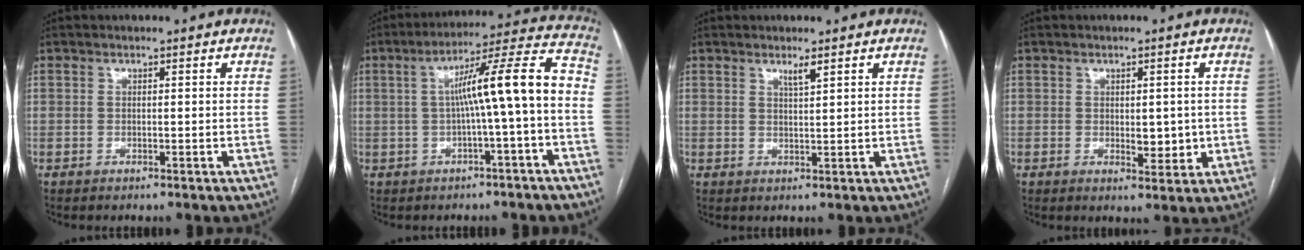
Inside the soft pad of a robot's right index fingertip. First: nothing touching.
{"total": 11.6, "force": [-1.1, -0.1, 11.6], "torque": [-0.171, 0.035, -0.016]}
{"total": 1.8, "force": [1.3, -0.1, 1.3], "torque": [-0.025, -0.004, 0.026]}
{"total": 3.9, "force": [-0.2, 1.9, 3.4], "torque": [-0.045, -0.006, 0.004]}